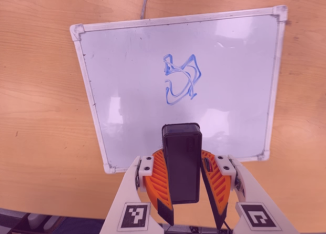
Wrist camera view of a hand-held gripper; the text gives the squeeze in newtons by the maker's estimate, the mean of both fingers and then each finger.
{"total": 9.5, "left": 9.6, "right": 9.3}